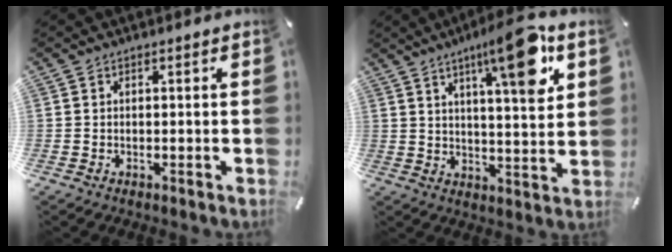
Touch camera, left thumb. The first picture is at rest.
{"total": 14.6, "force": [8.0, 3.4, 11.8], "torque": [-0.167, -0.043, 0.120]}